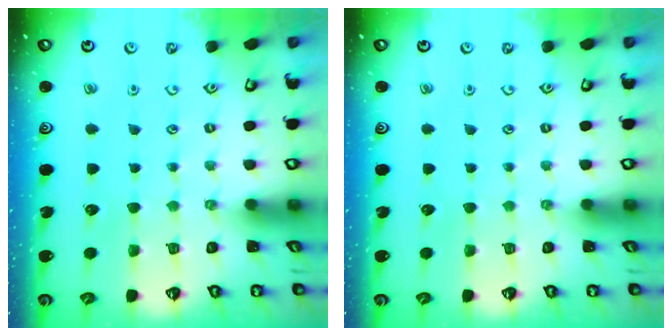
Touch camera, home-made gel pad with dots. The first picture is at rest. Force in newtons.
{"total": 0.0}